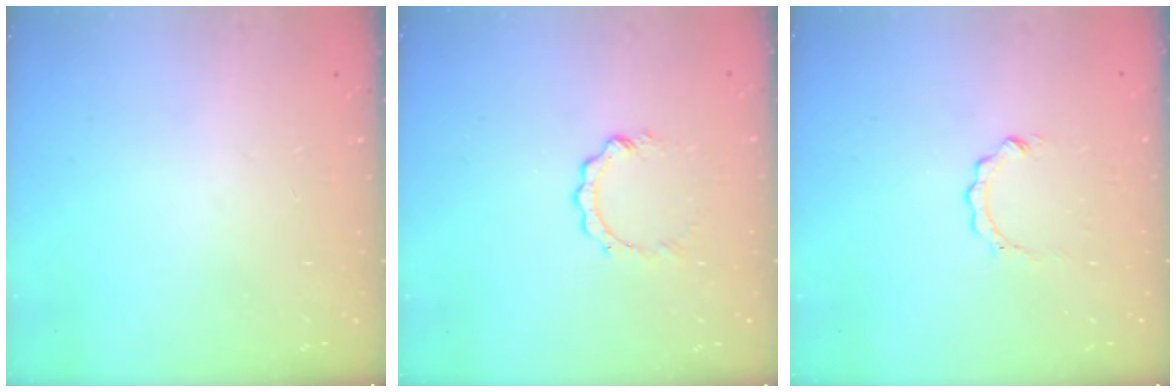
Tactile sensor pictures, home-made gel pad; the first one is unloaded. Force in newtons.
{"total": 3.5, "press": 3.5, "slide": 0.4}
{"total": 2.8, "press": 2.8, "slide": 0.2}